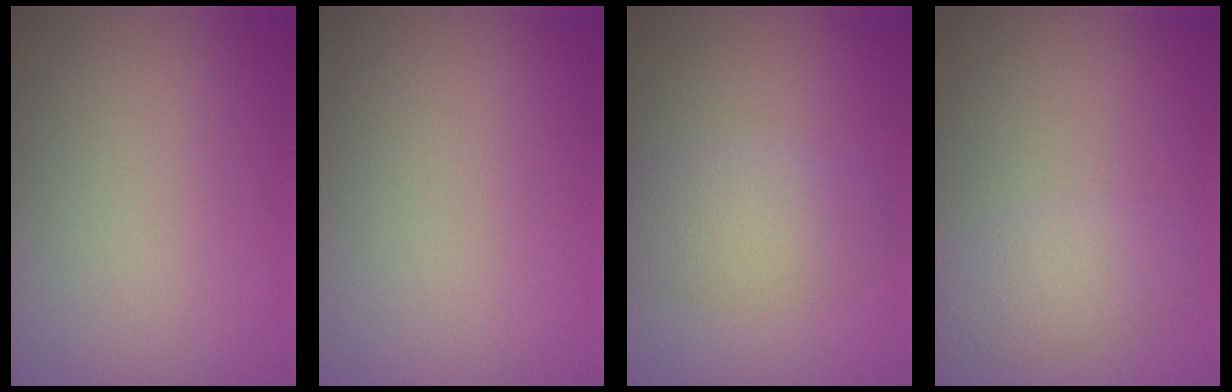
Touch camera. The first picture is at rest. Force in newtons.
{"total": 0.0}
{"total": 4.2, "press": 4.2, "slide": 0.1}
{"total": 2.9, "press": 2.9, "slide": 0.0}